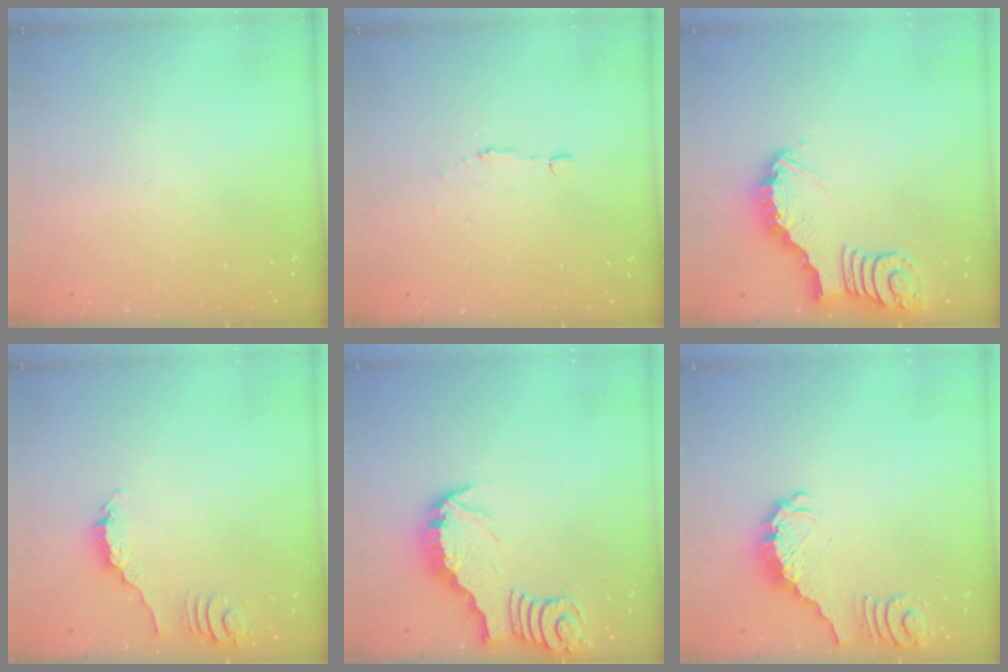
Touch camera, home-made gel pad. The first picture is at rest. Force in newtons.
{"total": 2.2, "press": 2.2, "slide": 0.1}
{"total": 3.8, "press": 3.8, "slide": 0.3}
{"total": 2.2, "press": 2.1, "slide": 0.3}
{"total": 3.4, "press": 3.4, "slide": 0.4}
{"total": 1.2, "press": 1.2, "slide": 0.2}